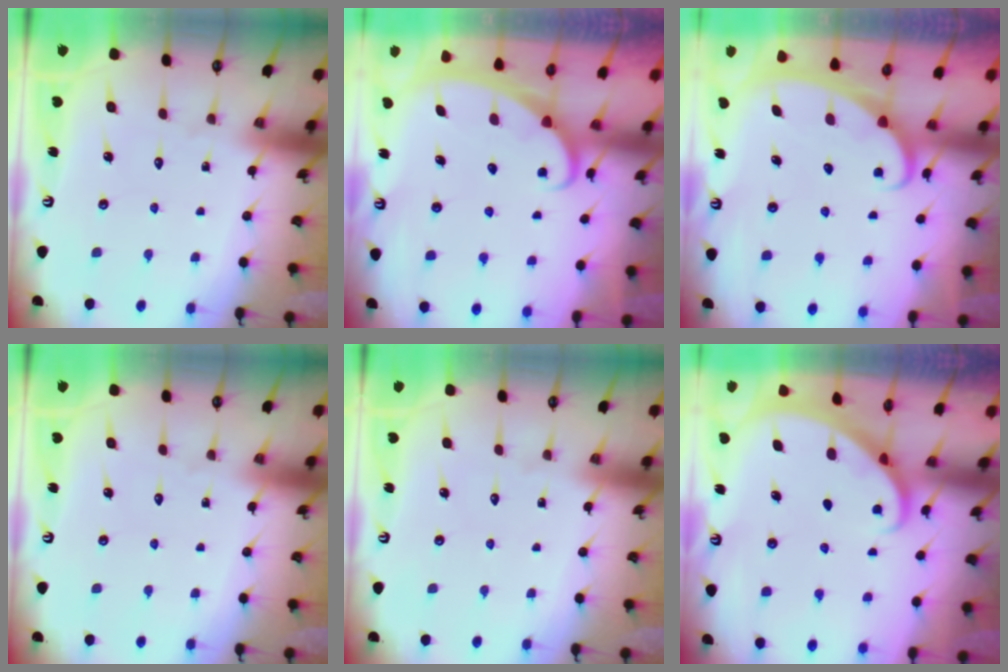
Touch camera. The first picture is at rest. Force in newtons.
{"total": 2.4, "press": 2.4, "slide": 0.3}
{"total": 2.5, "press": 2.5, "slide": 0.3}
{"total": 0.0}
{"total": 0.0}
{"total": 1.8, "press": 1.8, "slide": 0.0}